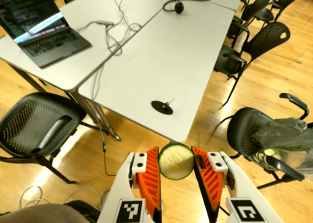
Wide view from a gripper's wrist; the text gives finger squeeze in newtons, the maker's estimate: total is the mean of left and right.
{"total": 9.3, "left": 9.1, "right": 9.4}